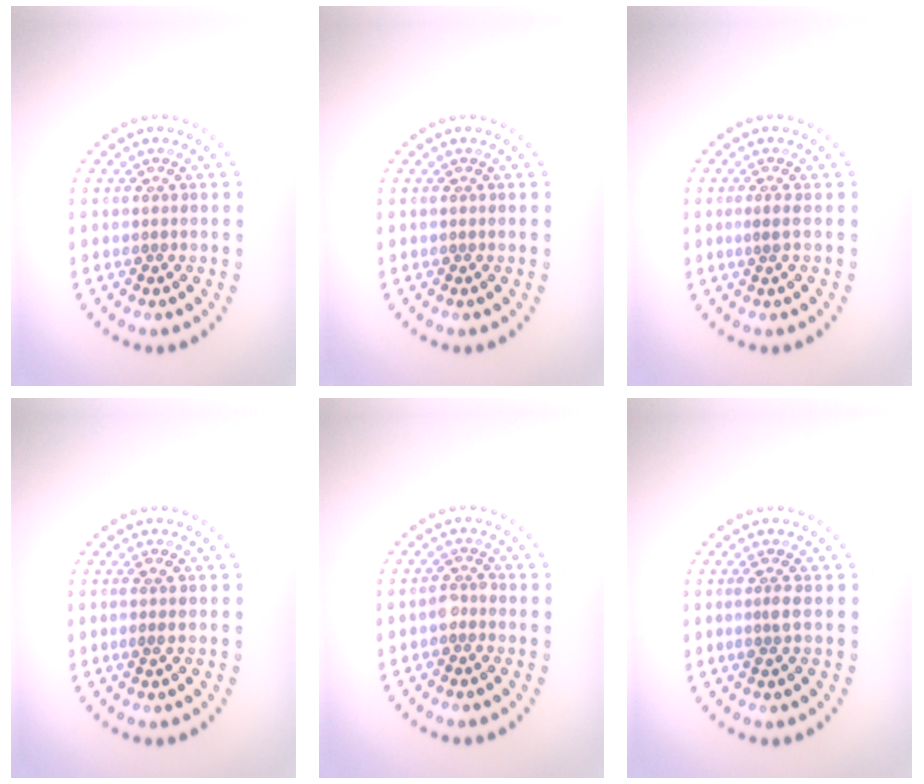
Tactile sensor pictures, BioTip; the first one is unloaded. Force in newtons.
{"total": 0.0}
{"total": 0.7, "press": 0.3, "slide": 0.6}
{"total": 1.1, "press": 1.0, "slide": 0.5}
{"total": 1.5, "press": 1.4, "slide": 0.7}
{"total": 1.5, "press": 1.3, "slide": 0.8}